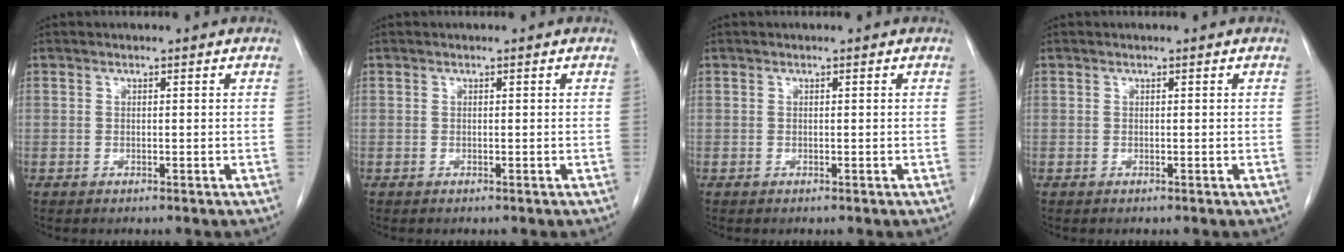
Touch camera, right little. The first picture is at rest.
{"total": 0.0}
{"total": 0.0}
{"total": 0.0}